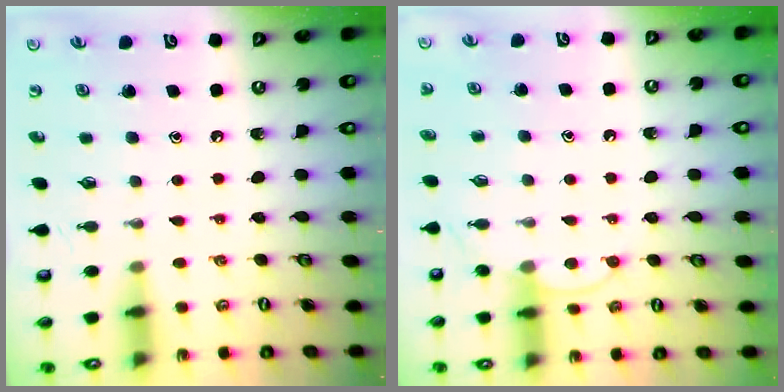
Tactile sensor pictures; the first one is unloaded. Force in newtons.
{"total": 8.2, "press": 8.2, "slide": 0.5}